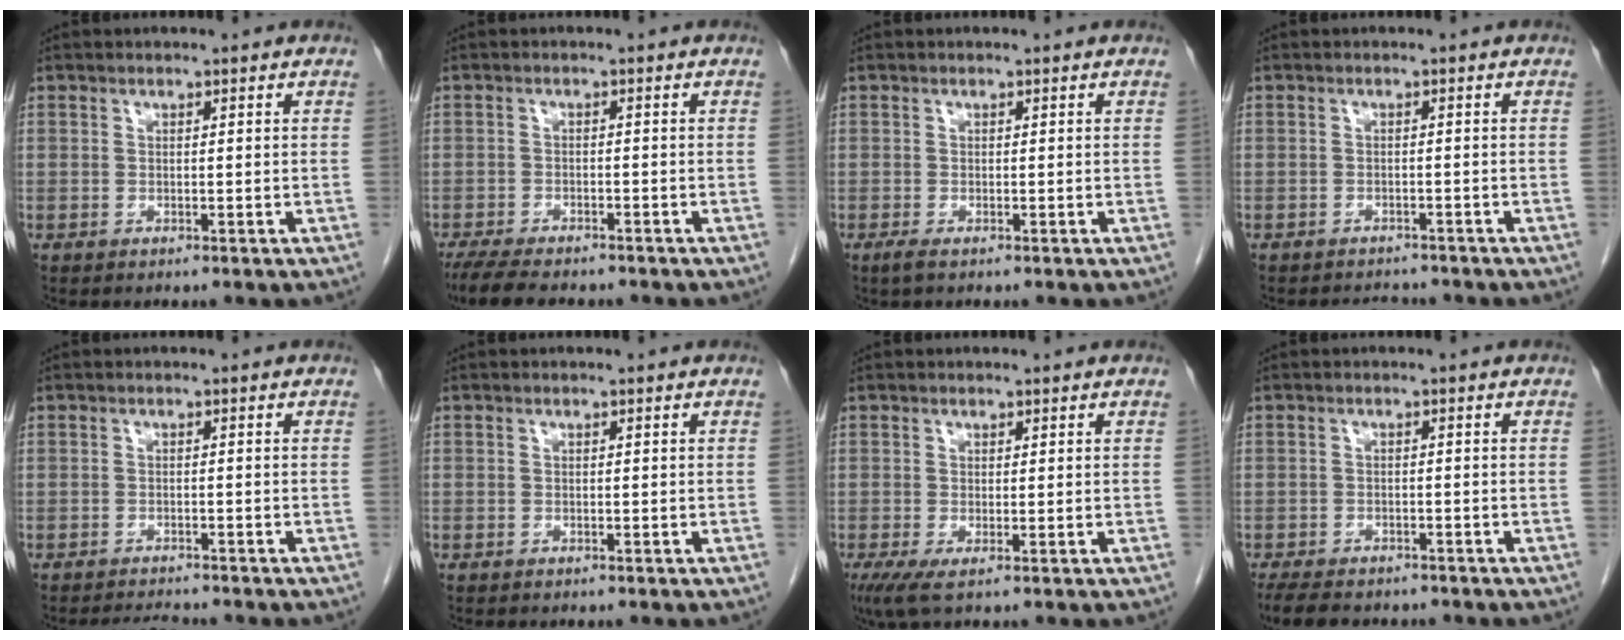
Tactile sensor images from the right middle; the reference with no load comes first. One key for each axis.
{"total": 8.7, "fx": -7.3, "fy": 2.1, "fz": 4.2, "tx": -0.069, "ty": -0.016, "tz": -0.114}
{"total": 1.0, "fx": -0.6, "fy": 0.1, "fz": 0.7, "tx": -0.020, "ty": -0.004, "tz": -0.011}
{"total": 3.6, "fx": -3.4, "fy": 1.2, "fz": 0.4, "tx": -0.007, "ty": -0.004, "tz": -0.047}
{"total": 2.9, "fx": -2.9, "fy": 0.1, "fz": 0.4, "tx": -0.011, "ty": -0.012, "tz": -0.045}
{"total": 0.0}
{"total": 2.7, "fx": -1.0, "fy": 0.4, "fz": 2.4, "tx": -0.050, "ty": -0.012, "tz": -0.013}
{"total": 9.1, "fx": -7.5, "fy": 3.2, "fz": 3.9, "tx": -0.069, "ty": -0.008, "tz": -0.106}